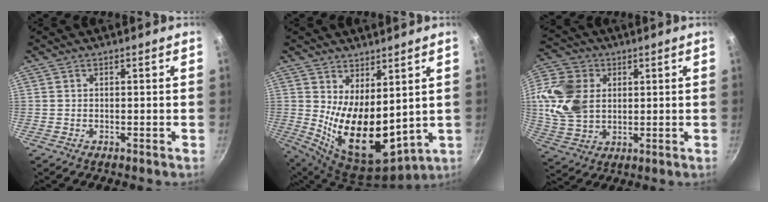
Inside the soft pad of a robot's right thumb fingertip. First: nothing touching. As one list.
[{"total": 15.0, "force": [2.6, 7.9, 12.5], "torque": [-0.185, -0.051, 0.069]}, {"total": 13.6, "force": [2.6, 10.4, 8.4], "torque": [-0.150, -0.008, 0.054]}]